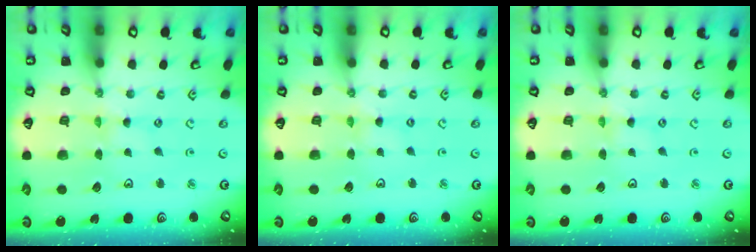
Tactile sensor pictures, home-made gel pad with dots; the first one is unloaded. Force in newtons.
{"total": 1.5, "press": 1.5, "slide": 0.2}
{"total": 0.0}